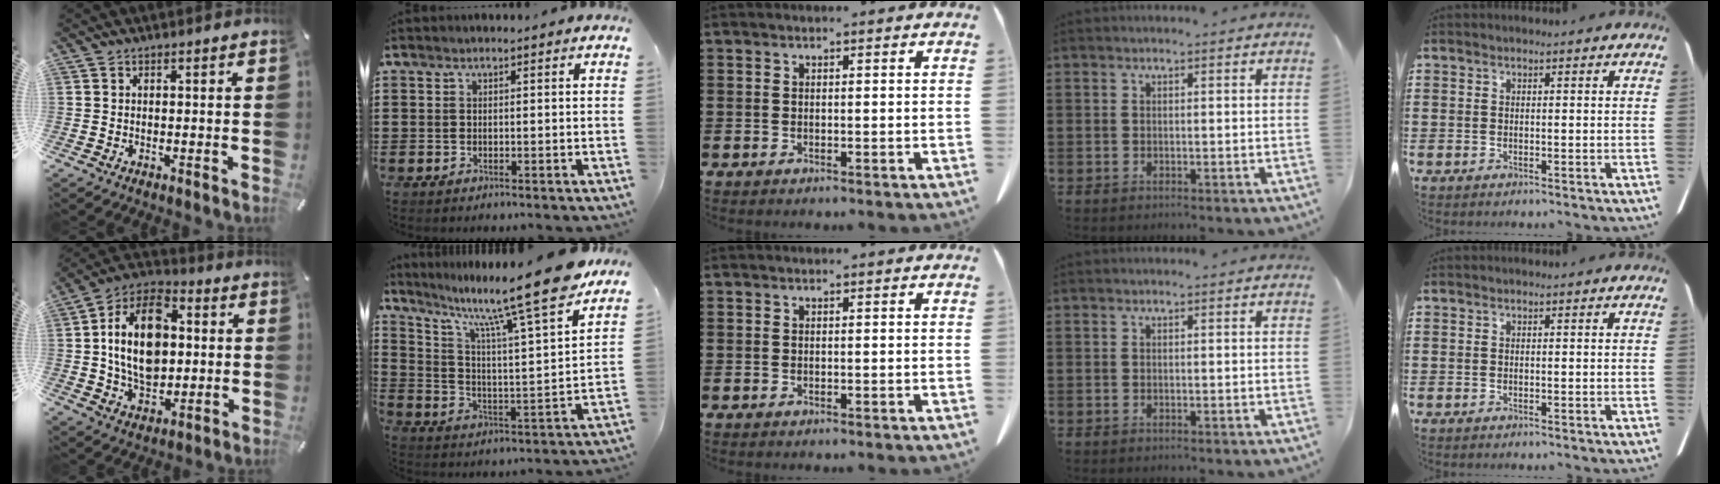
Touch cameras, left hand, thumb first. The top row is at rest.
{"thumb": {"total": 17.1, "force": [1.2, 11.9, 12.2], "torque": [-0.242, 0.008, 0.016]}, "index": {"total": 13.8, "force": [11.0, 0.3, 8.3], "torque": [-0.171, -0.070, 0.177]}}